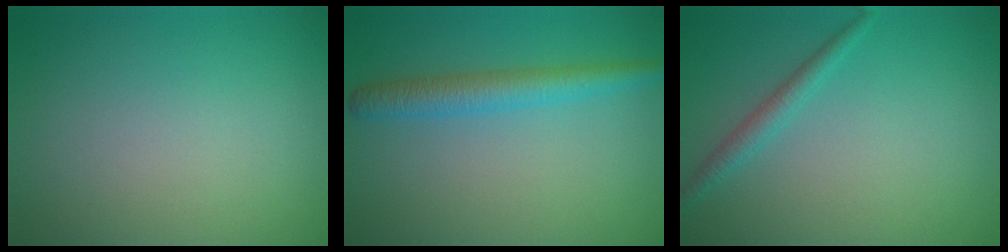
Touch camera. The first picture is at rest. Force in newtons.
{"total": 3.2, "press": 3.2, "slide": 0.1}
{"total": 1.6, "press": 1.6, "slide": 0.1}